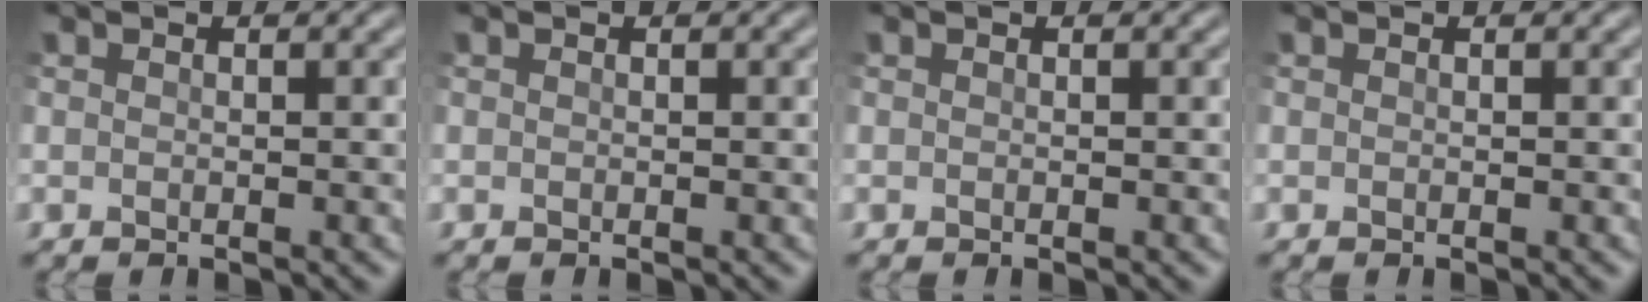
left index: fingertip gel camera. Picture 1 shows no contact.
{"total": 0.0}
{"total": 0.0}
{"total": 0.0}